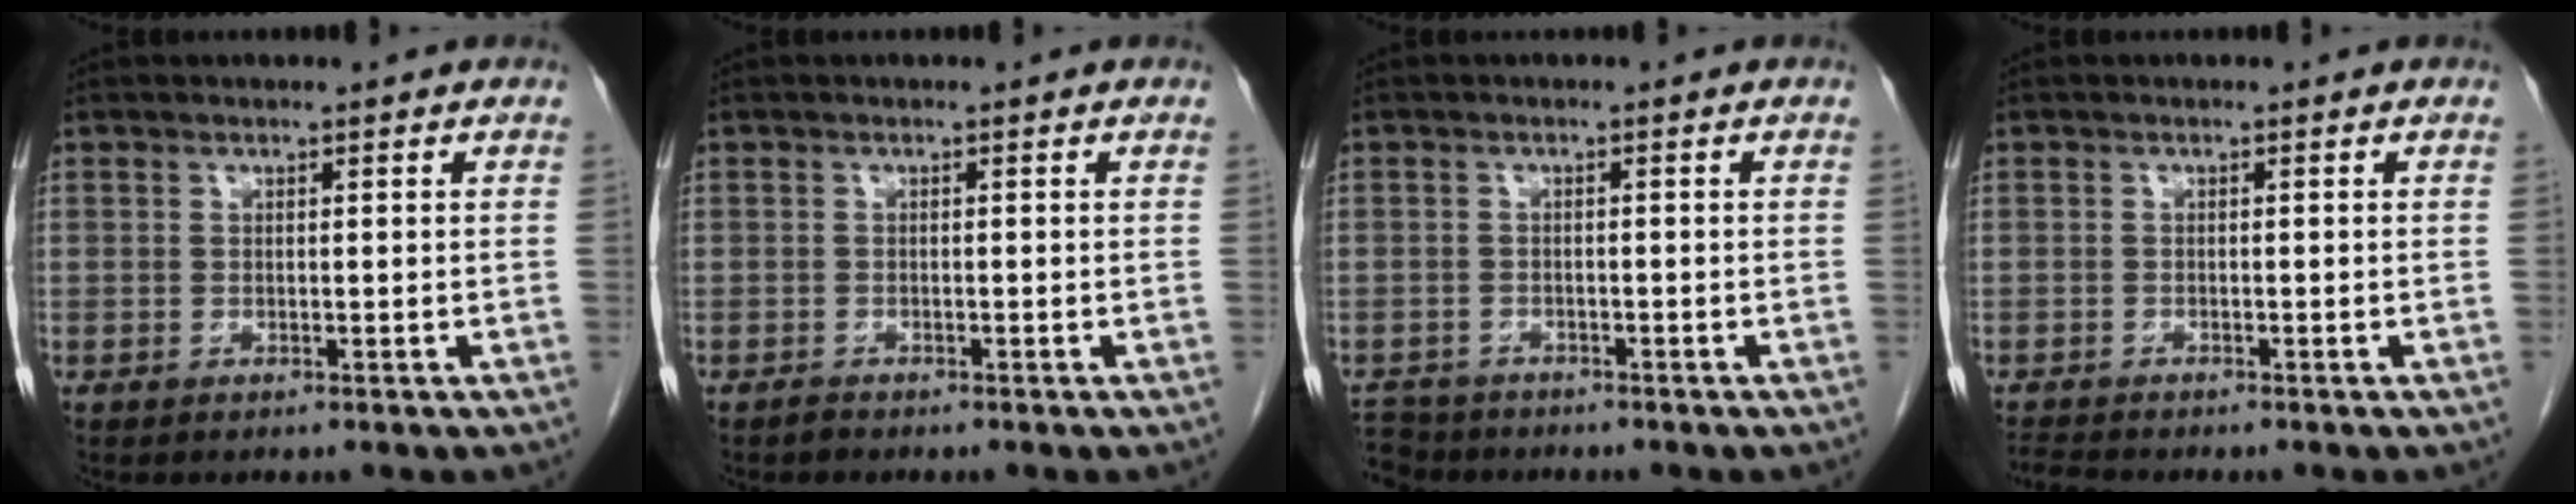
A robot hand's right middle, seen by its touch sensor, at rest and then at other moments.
{"total": 0.6, "force": [-0.6, 0.2, 0.0], "torque": [-0.005, -0.001, -0.012]}
{"total": 4.5, "force": [-4.2, 1.8, -0.2], "torque": [0.002, -0.008, -0.075]}
{"total": 2.0, "force": [-1.9, -0.3, 0.2], "torque": [-0.013, -0.013, -0.036]}